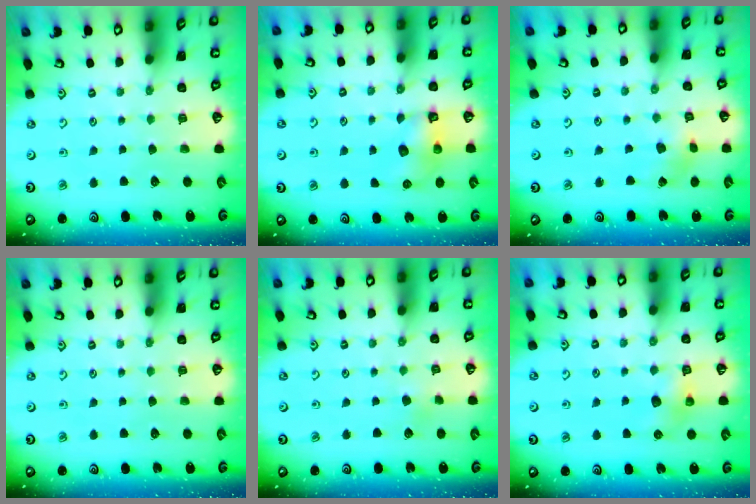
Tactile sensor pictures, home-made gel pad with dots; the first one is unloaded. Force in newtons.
{"total": 6.6, "press": 6.6, "slide": 0.3}
{"total": 3.8, "press": 3.8, "slide": 0.4}
{"total": 0.0}
{"total": 2.1, "press": 2.0, "slide": 0.6}
{"total": 6.2, "press": 6.2, "slide": 0.2}